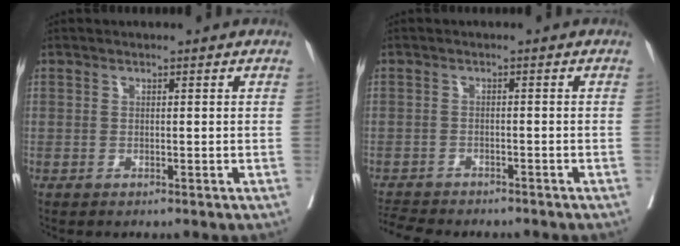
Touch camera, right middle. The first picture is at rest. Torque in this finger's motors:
{"motor_torque": [0.66, -0.64, 0.12, 0.03]}